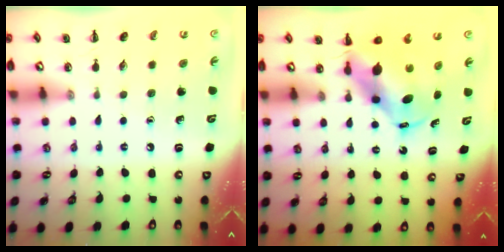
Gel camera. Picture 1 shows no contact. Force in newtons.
{"total": 6.7, "press": 6.4, "slide": 2.1}